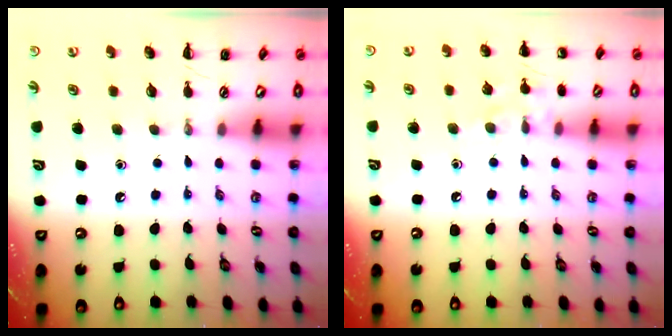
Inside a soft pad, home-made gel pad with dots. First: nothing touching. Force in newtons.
{"total": 7.6, "press": 7.4, "slide": 1.7}